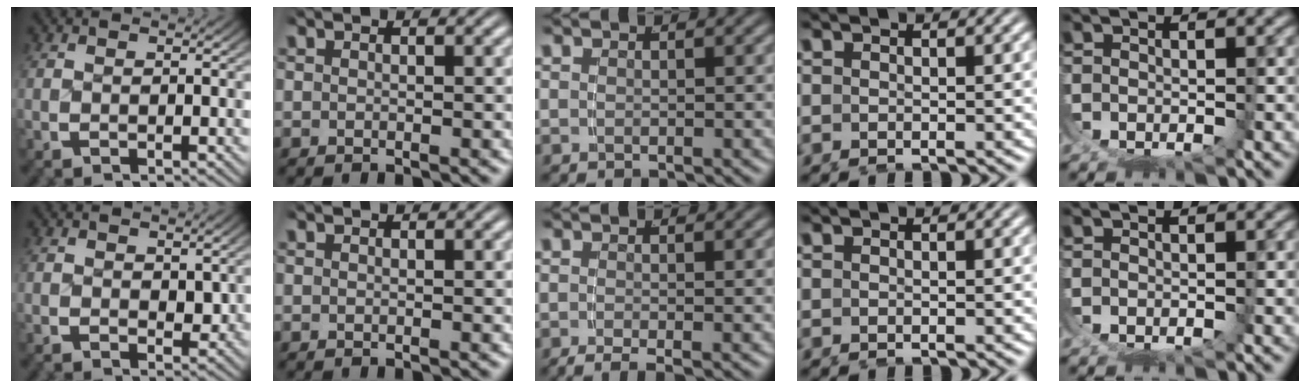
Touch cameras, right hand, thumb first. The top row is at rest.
{"thumb": {"total": 1.1, "force": [0.7, 0.7, 0.5], "torque": [0.000, -0.007, 0.020]}, "middle": {"total": 2.0, "force": [-1.6, 0.0, 1.1], "torque": [-0.015, -0.007, -0.024]}}